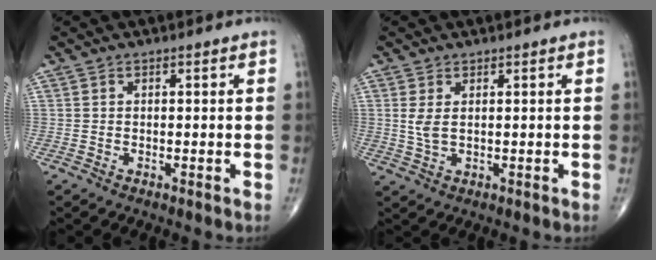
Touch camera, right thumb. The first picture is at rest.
{"total": 2.6, "force": [0.8, 1.2, 2.2], "torque": [-0.051, -0.001, 0.023]}